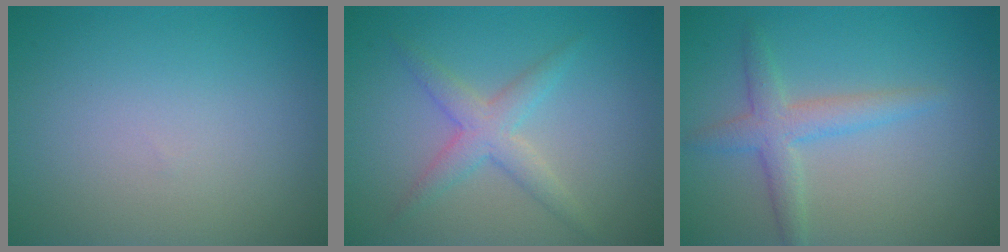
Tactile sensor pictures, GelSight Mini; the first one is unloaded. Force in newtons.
{"total": 2.9, "press": 2.9, "slide": 0.0}
{"total": 2.9, "press": 2.9, "slide": 0.0}